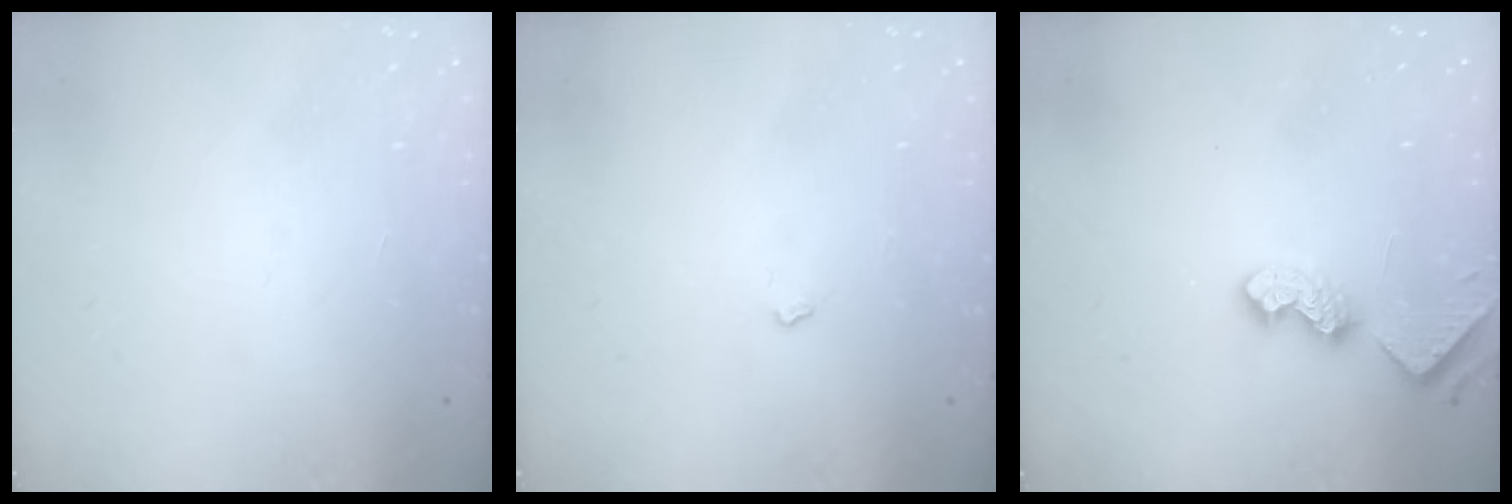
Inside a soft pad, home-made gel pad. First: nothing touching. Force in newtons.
{"total": 1.8, "press": 1.8, "slide": 0.4}
{"total": 7.0, "press": 7.0, "slide": 0.8}